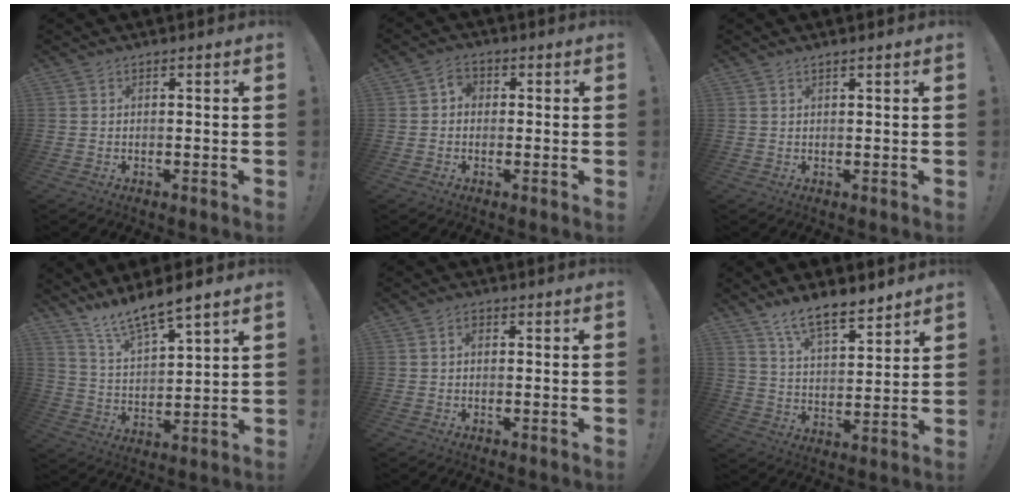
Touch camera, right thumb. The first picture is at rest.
{"total": 3.6, "force": [-0.1, 2.9, 2.1], "torque": [-0.036, 0.009, -0.001]}
{"total": 1.0, "force": [0.8, 0.0, 0.6], "torque": [-0.021, 0.004, 0.016]}
{"total": 9.9, "force": [9.0, 1.2, 3.9], "torque": [-0.082, -0.069, 0.161]}
{"total": 1.3, "force": [0.1, 1.0, 0.9], "torque": [-0.009, 0.001, 0.000]}
{"total": 11.2, "force": [9.1, 3.2, 5.6], "torque": [-0.102, -0.056, 0.166]}